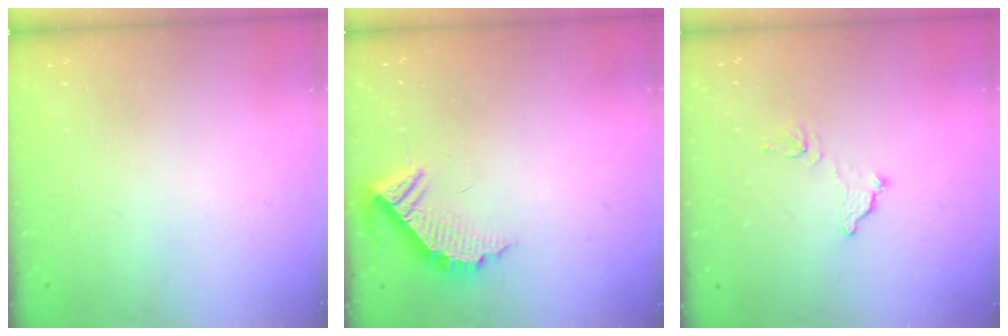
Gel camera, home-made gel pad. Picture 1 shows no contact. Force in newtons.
{"total": 10.4, "press": 10.4, "slide": 0.6}
{"total": 6.8, "press": 6.8, "slide": 0.2}